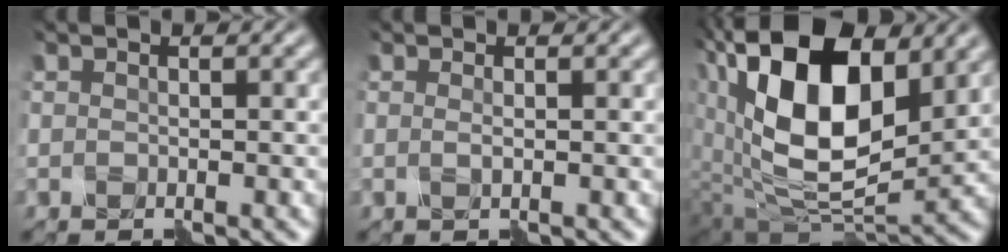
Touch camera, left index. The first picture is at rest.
{"total": 0.6, "force": [-0.1, 0.0, 0.6], "torque": [-0.012, -0.001, -0.001]}
{"total": 12.8, "force": [3.4, 7.4, 9.9], "torque": [-0.170, -0.004, 0.065]}